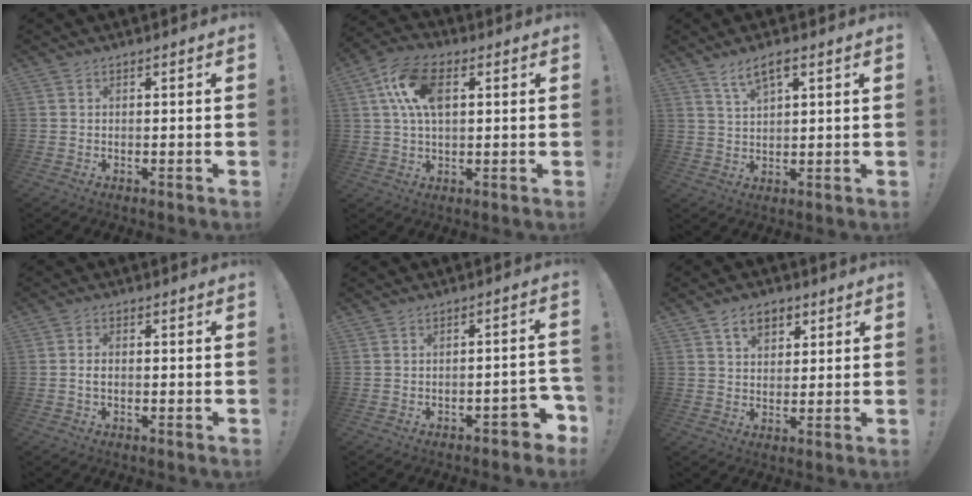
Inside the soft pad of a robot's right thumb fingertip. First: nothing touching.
{"total": 12.9, "force": [3.7, 7.1, 10.1], "torque": [-0.189, 0.008, 0.069]}
{"total": 5.6, "force": [3.4, 1.8, 4.1], "torque": [-0.074, -0.009, 0.059]}
{"total": 1.8, "force": [-0.5, 1.0, 1.4], "torque": [-0.030, 0.008, -0.007]}
{"total": 5.4, "force": [-3.3, 2.2, 3.7], "torque": [-0.044, 0.018, -0.053]}
{"total": 7.4, "force": [3.9, 5.0, 3.9], "torque": [-0.059, -0.005, 0.071]}